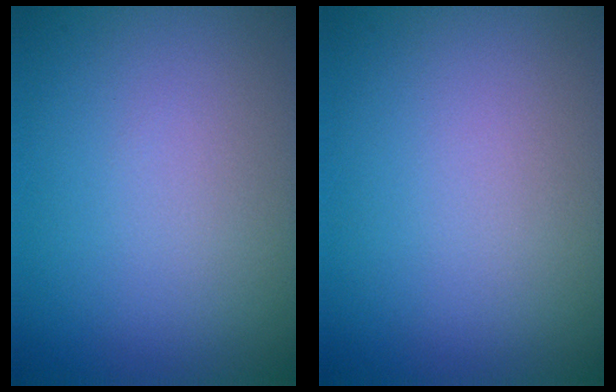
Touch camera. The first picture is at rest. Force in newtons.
{"total": 0.0}